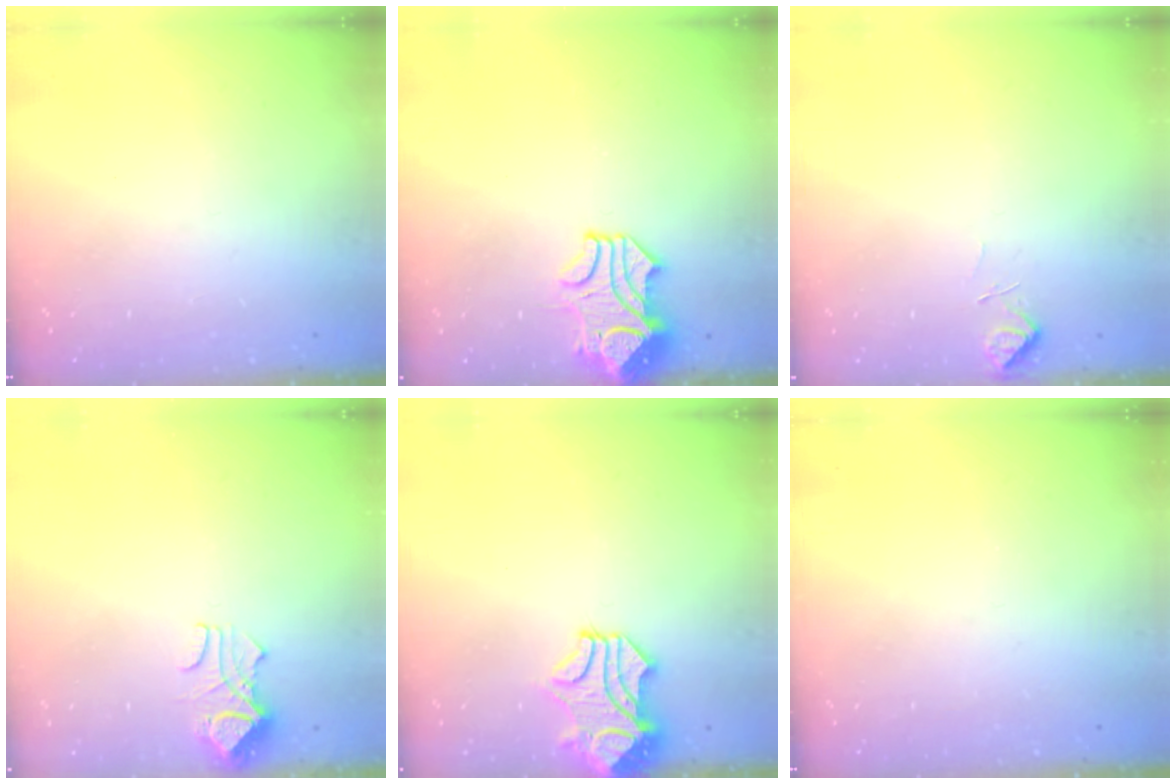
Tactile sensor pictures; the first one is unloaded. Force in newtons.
{"total": 1.6, "press": 1.3, "slide": 0.9}
{"total": 1.5, "press": 1.3, "slide": 0.8}
{"total": 2.4, "press": 2.3, "slide": 0.7}
{"total": 1.0, "press": 0.3, "slide": 0.9}
{"total": 0.0}